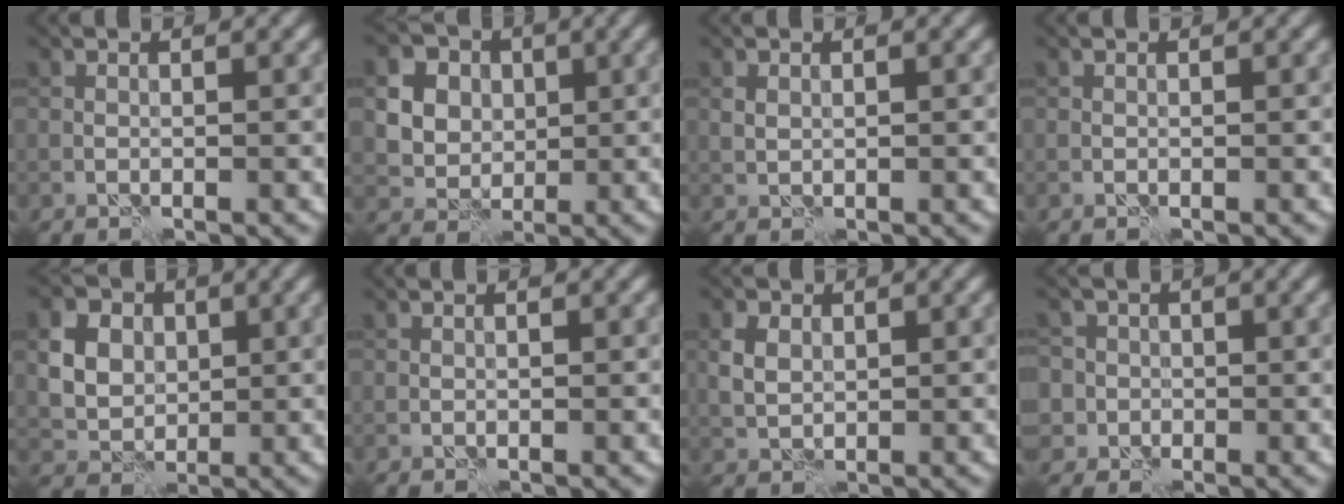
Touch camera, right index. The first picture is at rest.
{"total": 11.1, "force": [3.7, 9.4, 4.7], "torque": [-0.104, 0.023, 0.057]}
{"total": 0.7, "force": [0.2, 0.5, 0.5], "torque": [-0.013, 0.000, 0.006]}
{"total": 0.0}
{"total": 9.7, "force": [3.4, 7.7, 4.9], "torque": [-0.087, 0.030, 0.046]}
{"total": 0.0}
{"total": 2.5, "force": [0.5, 1.9, 1.6], "torque": [-0.037, 0.003, 0.009]}
{"total": 5.0, "force": [0.0, 4.8, 1.4], "torque": [-0.017, 0.026, -0.032]}